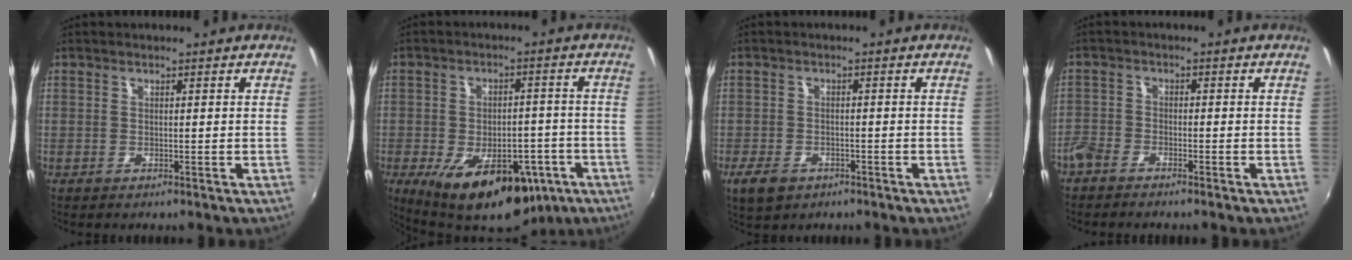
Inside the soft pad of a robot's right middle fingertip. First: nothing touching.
{"total": 17.0, "force": [-8.7, 9.2, 11.3], "torque": [-0.198, -0.016, -0.114]}
{"total": 5.2, "force": [-3.1, 3.2, 2.7], "torque": [-0.071, -0.013, -0.055]}
{"total": 3.7, "force": [-3.1, 1.7, 1.1], "torque": [-0.035, -0.002, -0.067]}